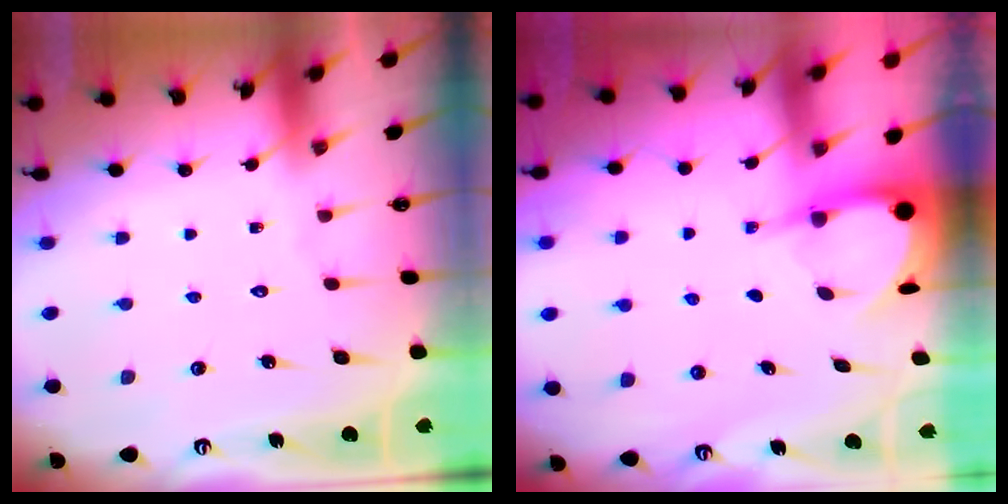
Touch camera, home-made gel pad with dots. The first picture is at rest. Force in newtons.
{"total": 4.0, "press": 4.0, "slide": 0.3}